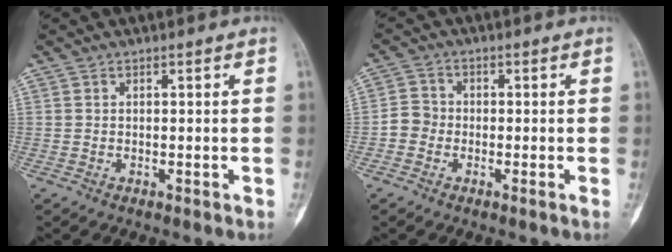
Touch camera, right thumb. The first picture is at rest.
{"total": 3.2, "force": [-1.3, 2.6, 1.4], "torque": [-0.016, 0.007, -0.039]}